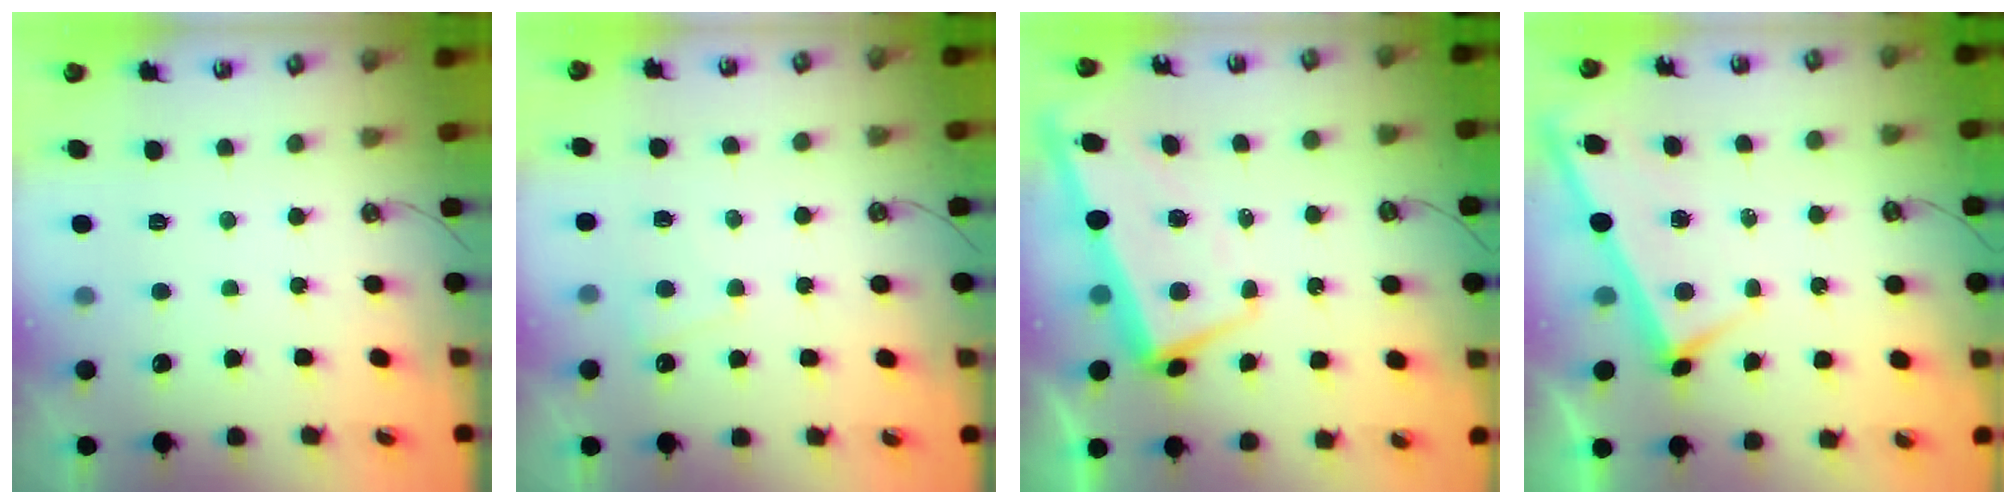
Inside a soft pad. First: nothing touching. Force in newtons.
{"total": 1.7, "press": 1.6, "slide": 0.4}
{"total": 1.2, "press": 0.4, "slide": 1.1}
{"total": 2.7, "press": 2.7, "slide": 0.4}